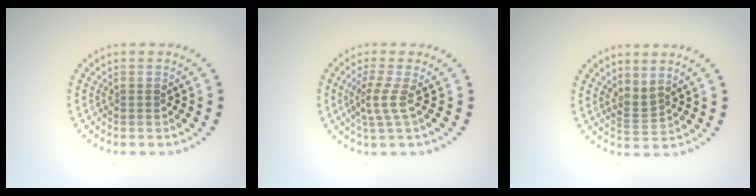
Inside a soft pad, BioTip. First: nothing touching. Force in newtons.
{"total": 2.4, "press": 1.5, "slide": 1.8}
{"total": 1.7, "press": 1.3, "slide": 1.2}